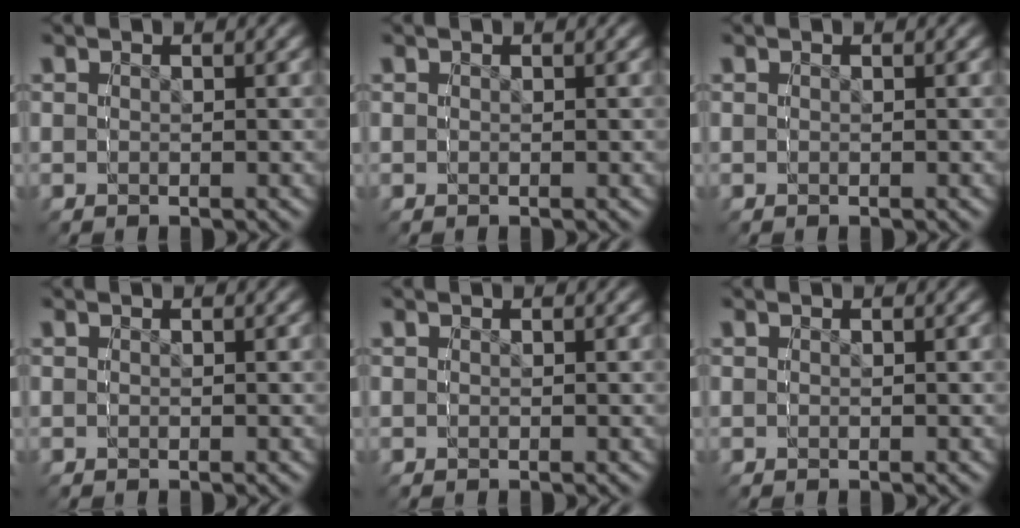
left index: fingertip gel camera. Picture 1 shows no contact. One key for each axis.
{"total": 0.0}
{"total": 0.0}
{"total": 0.0}
{"total": 0.0}
{"total": 0.0}